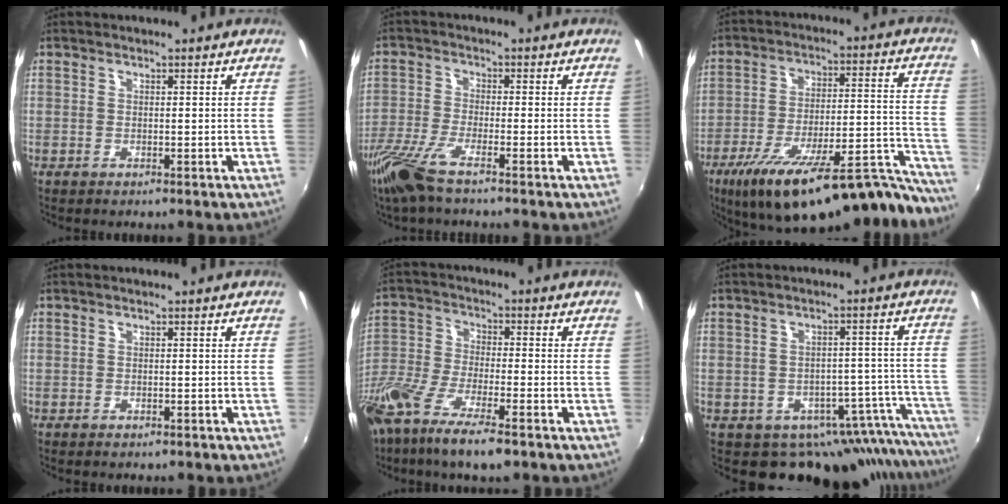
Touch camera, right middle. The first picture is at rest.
{"total": 7.8, "force": [-5.7, 0.8, 5.3], "torque": [-0.127, -0.024, -0.116]}
{"total": 28.2, "force": [-22.4, 6.6, 15.8], "torque": [-0.226, -0.011, -0.315]}
{"total": 0.0}
{"total": 15.4, "force": [-10.3, 3.6, 10.9], "torque": [-0.237, -0.048, -0.200]}
{"total": 16.9, "force": [-14.7, 6.6, 5.0], "torque": [-0.043, 0.017, -0.186]}